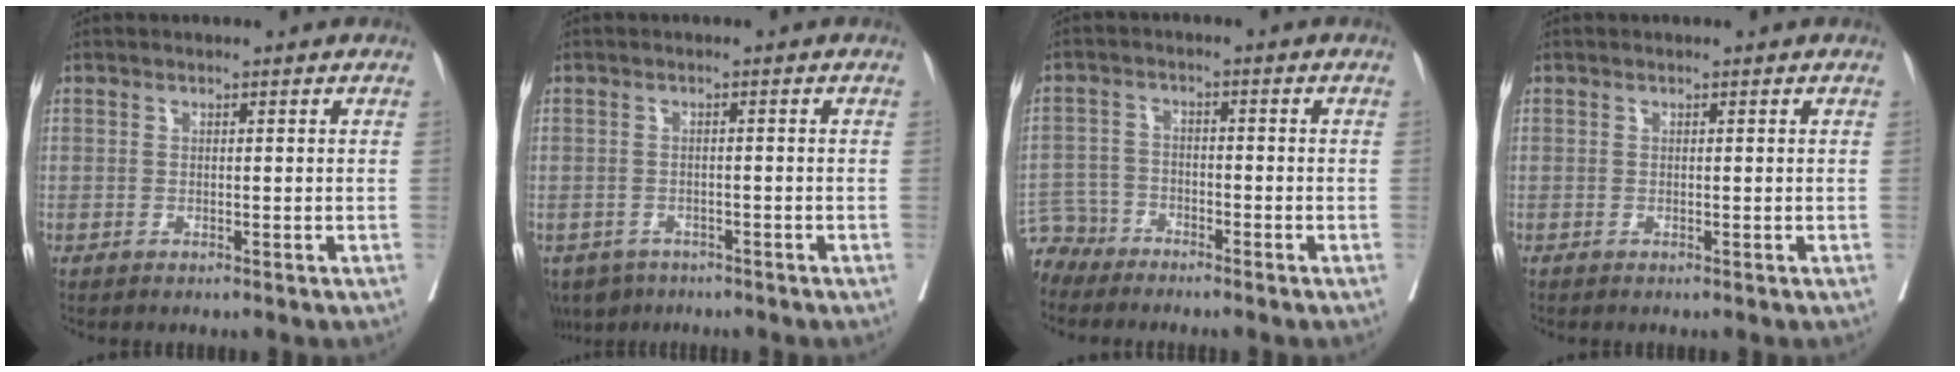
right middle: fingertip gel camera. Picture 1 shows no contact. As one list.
[{"total": 4.8, "force": [-3.5, 3.2, 1.0], "torque": [-0.011, -0.001, -0.053]}, {"total": 5.1, "force": [-4.7, 1.7, -0.8], "torque": [0.013, -0.003, -0.095]}, {"total": 0.0}]